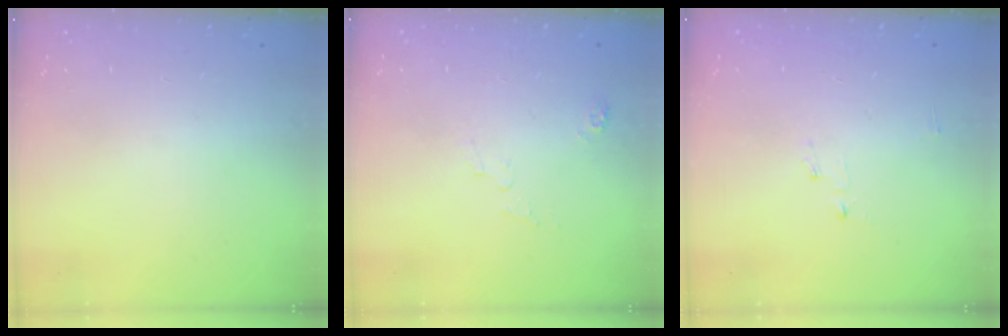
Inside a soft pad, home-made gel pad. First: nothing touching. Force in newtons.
{"total": 2.4, "press": 2.4, "slide": 0.3}
{"total": 2.8, "press": 2.8, "slide": 0.3}